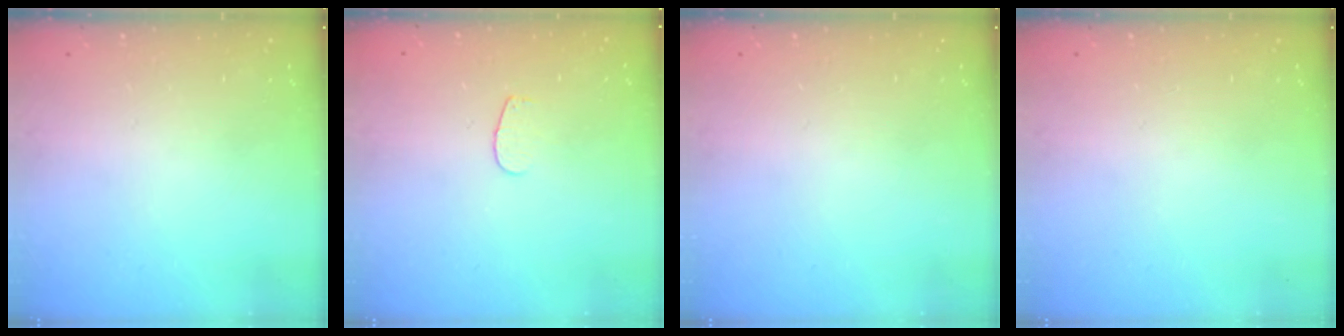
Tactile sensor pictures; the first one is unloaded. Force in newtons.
{"total": 2.6, "press": 2.5, "slide": 0.3}
{"total": 0.0}
{"total": 0.0}